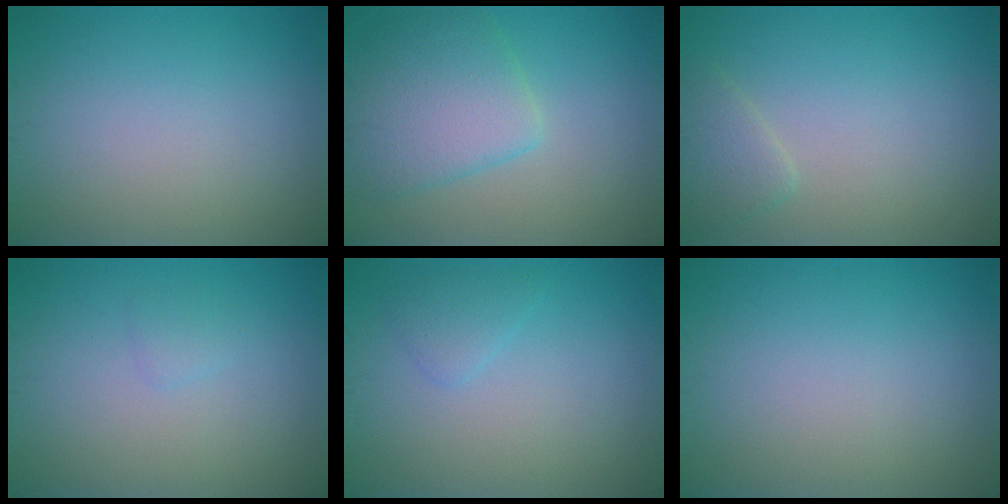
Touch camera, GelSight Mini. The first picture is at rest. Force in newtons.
{"total": 5.3, "press": 5.3, "slide": 0.3}
{"total": 1.9, "press": 1.9, "slide": 0.2}
{"total": 0.8, "press": 0.8, "slide": 0.0}
{"total": 1.4, "press": 1.4, "slide": 0.1}
{"total": 0.0}